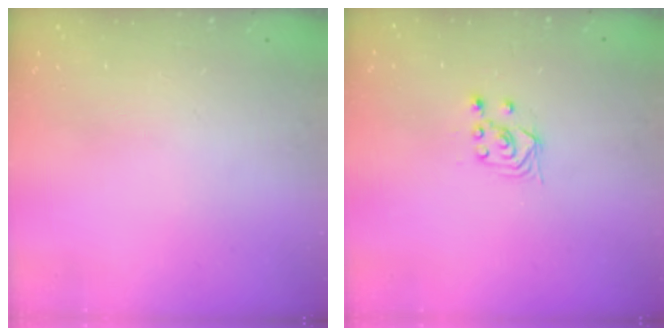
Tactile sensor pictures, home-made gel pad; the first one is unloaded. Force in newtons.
{"total": 2.8, "press": 2.4, "slide": 1.4}